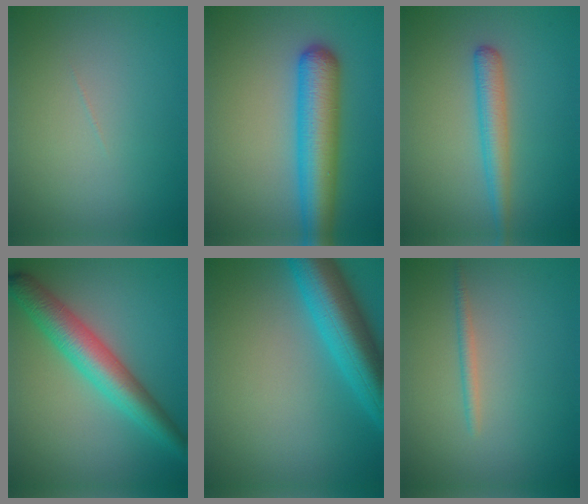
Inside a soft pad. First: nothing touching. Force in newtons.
{"total": 6.9, "press": 6.9, "slide": 0.2}
{"total": 2.8, "press": 2.8, "slide": 0.1}
{"total": 6.1, "press": 6.1, "slide": 0.1}
{"total": 8.5, "press": 8.5, "slide": 0.6}
{"total": 1.0, "press": 1.0, "slide": 0.1}